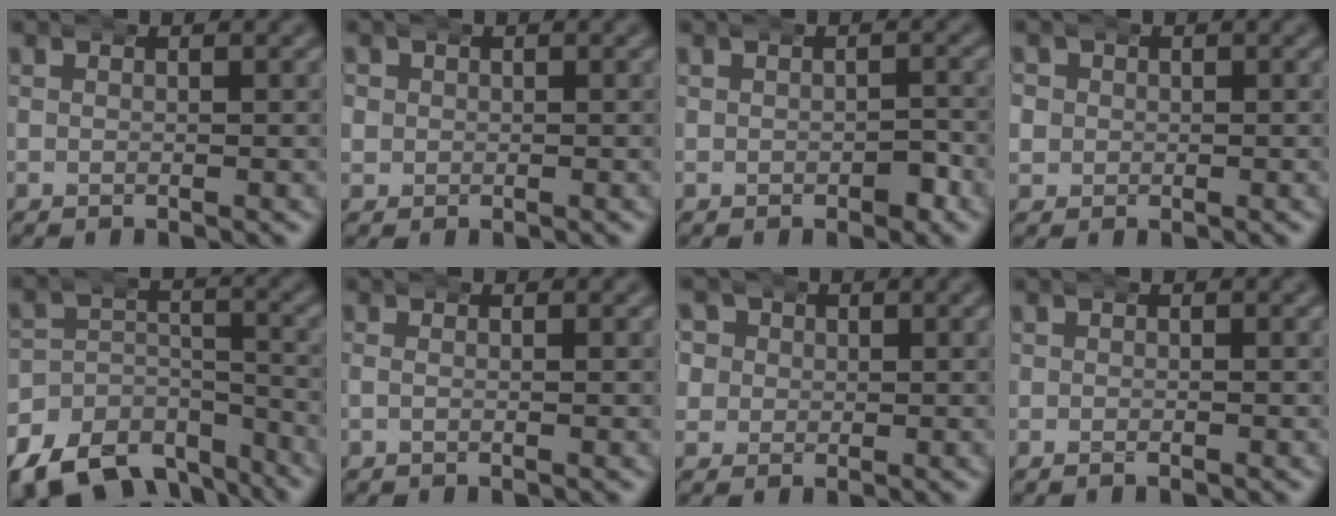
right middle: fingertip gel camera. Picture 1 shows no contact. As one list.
[{"total": 1.9, "force": [-0.1, 1.9, 0.4], "torque": [-0.021, 0.000, -0.001]}, {"total": 1.5, "force": [-0.8, 0.9, 0.9], "torque": [-0.012, 0.002, -0.016]}, {"total": 2.5, "force": [-0.2, 2.4, 0.6], "torque": [-0.029, 0.000, -0.004]}, {"total": 12.6, "force": [-9.6, 7.2, 3.7], "torque": [-0.063, -0.020, -0.166]}, {"total": 0.6, "force": [-0.4, 0.1, 0.5], "torque": [-0.014, 0.000, -0.009]}, {"total": 4.1, "force": [0.6, 3.8, 1.4], "torque": [-0.047, -0.007, 0.007]}, {"total": 0.6, "force": [-0.6, 0.1, 0.1], "torque": [-0.006, 0.000, -0.012]}]